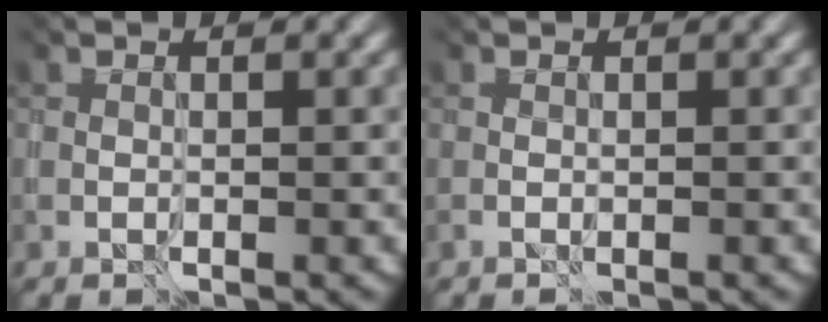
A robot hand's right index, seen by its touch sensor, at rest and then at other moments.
{"total": 0.0}